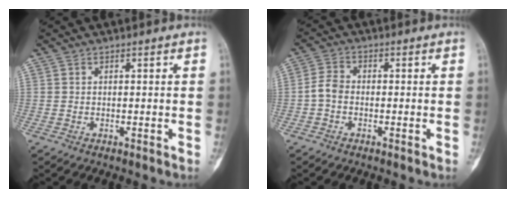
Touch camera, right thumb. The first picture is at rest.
{"total": 3.5, "force": [-0.9, 2.4, 2.3], "torque": [-0.044, 0.012, -0.027]}